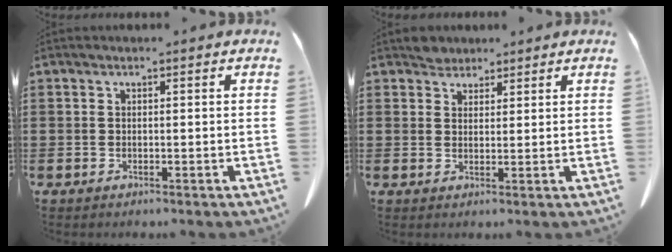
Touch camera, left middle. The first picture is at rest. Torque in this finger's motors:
{"motor_torque": [0.01, -0.01, 0.04, 0.00]}